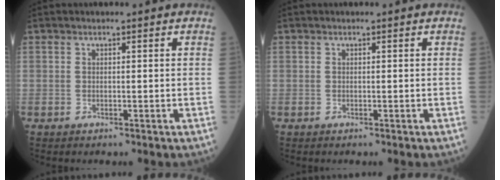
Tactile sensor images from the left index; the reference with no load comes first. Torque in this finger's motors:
{"motor_torque": [-0.01, 0.00, 0.00, -0.03]}